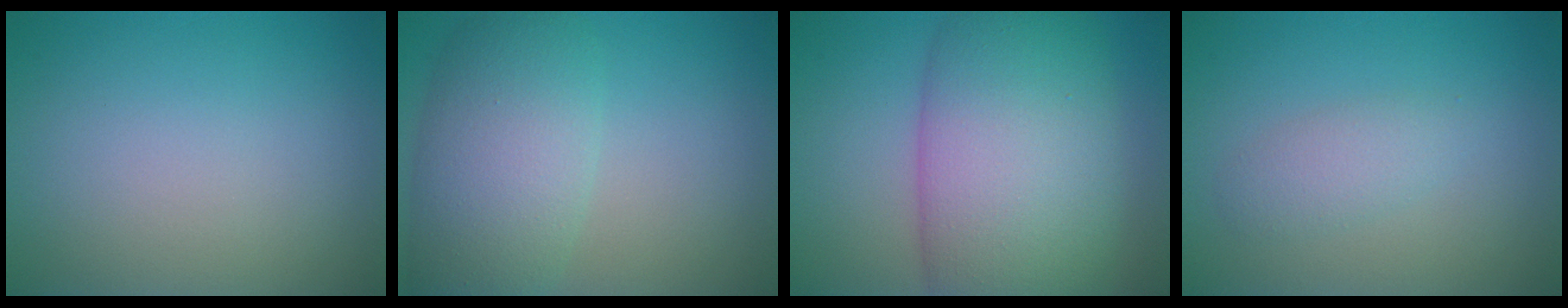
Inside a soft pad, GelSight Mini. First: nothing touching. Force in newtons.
{"total": 6.8, "press": 6.8, "slide": 0.3}
{"total": 12.5, "press": 12.5, "slide": 0.2}
{"total": 1.9, "press": 1.9, "slide": 0.0}